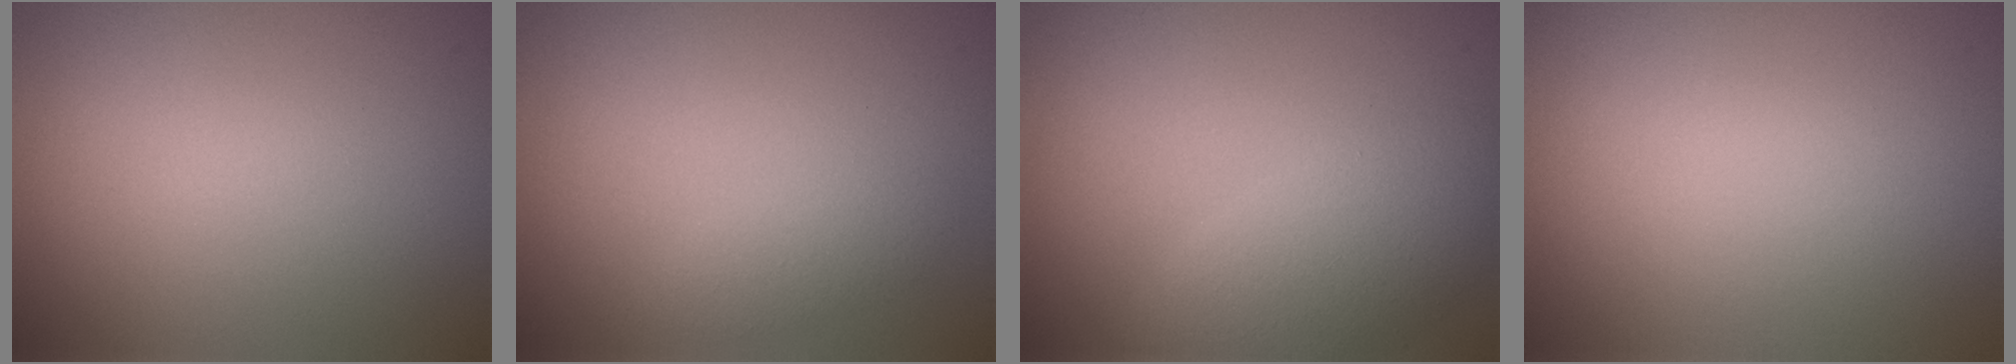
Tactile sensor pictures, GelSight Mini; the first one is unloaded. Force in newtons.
{"total": 1.4, "press": 1.4, "slide": 0.1}
{"total": 4.7, "press": 4.7, "slide": 0.5}
{"total": 0.0}